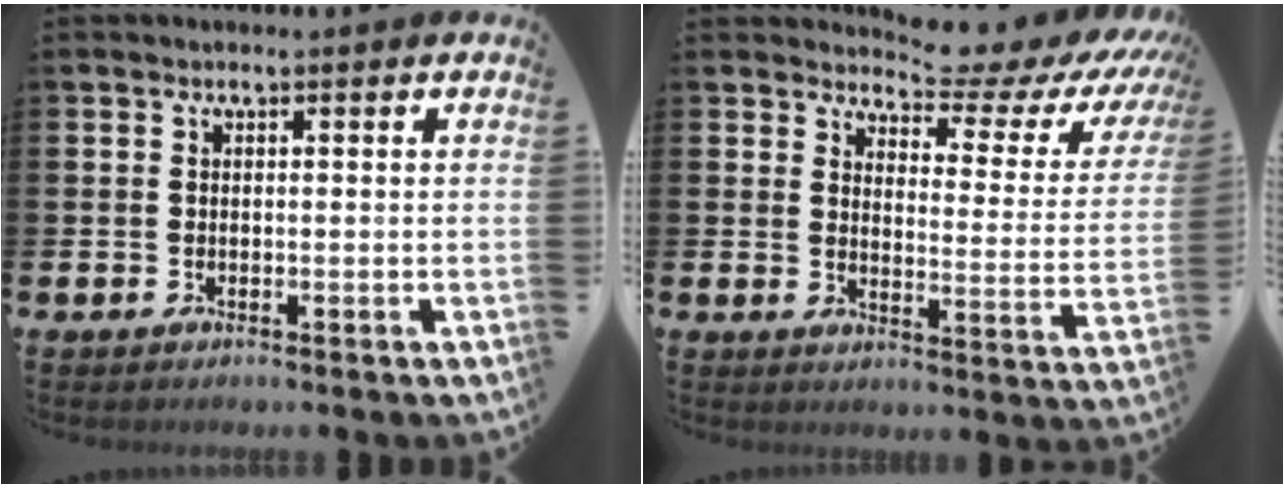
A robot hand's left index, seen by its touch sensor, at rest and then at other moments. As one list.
[{"total": 5.5, "force": [5.0, 1.6, 1.6], "torque": [-0.036, -0.049, 0.076]}]